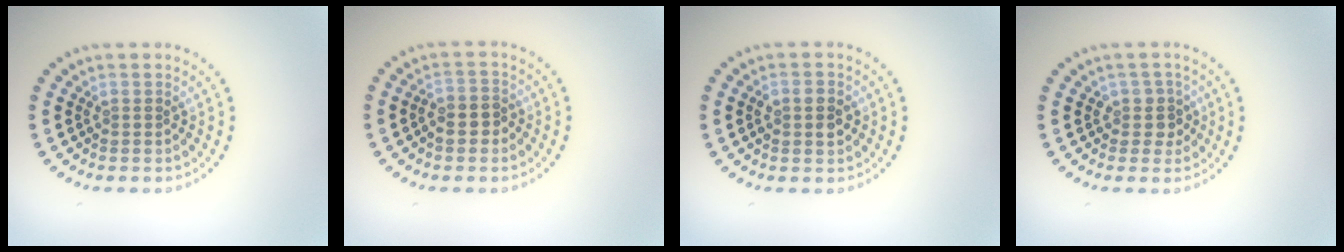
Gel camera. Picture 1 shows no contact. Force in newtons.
{"total": 2.3, "press": 2.2, "slide": 0.9}
{"total": 2.8, "press": 2.8, "slide": 0.1}
{"total": 1.9, "press": 1.6, "slide": 1.0}